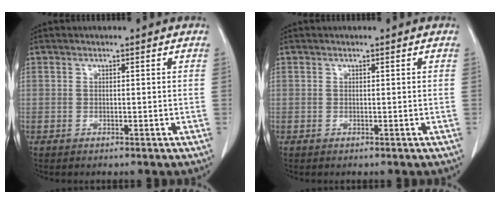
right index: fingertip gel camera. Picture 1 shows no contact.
{"total": 0.0}